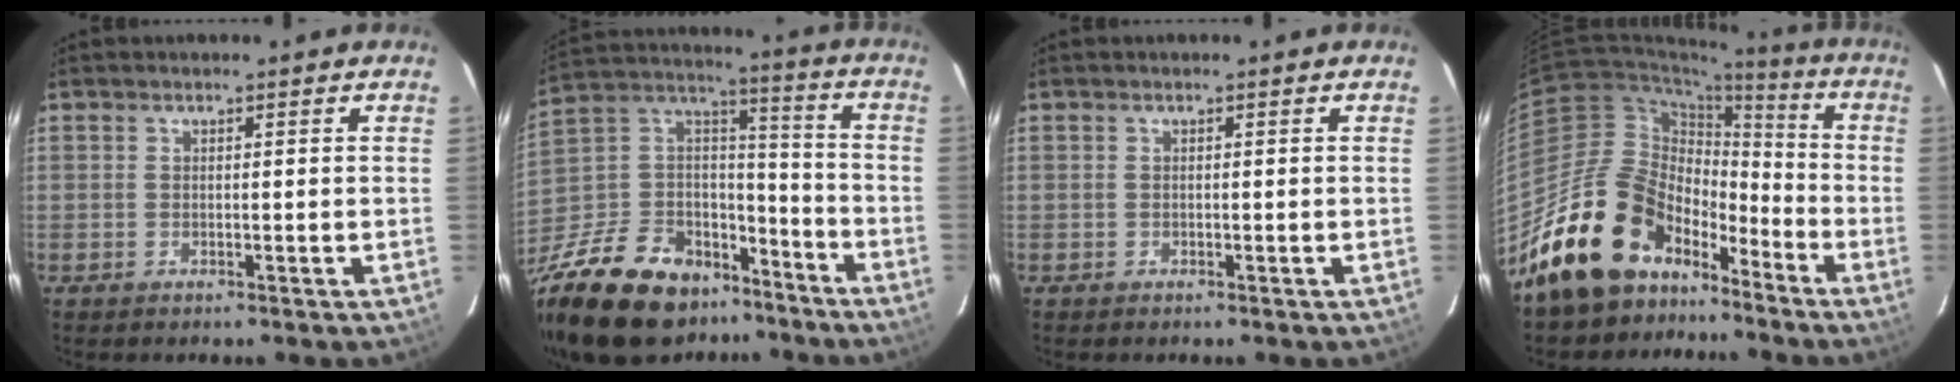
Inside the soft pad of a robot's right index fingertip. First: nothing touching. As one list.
[{"total": 30.7, "force": [-21.0, 16.9, 14.7], "torque": [-0.337, 0.030, -0.323]}, {"total": 0.0}, {"total": 18.6, "force": [-13.6, 10.9, 6.5], "torque": [-0.133, 0.035, -0.221]}]